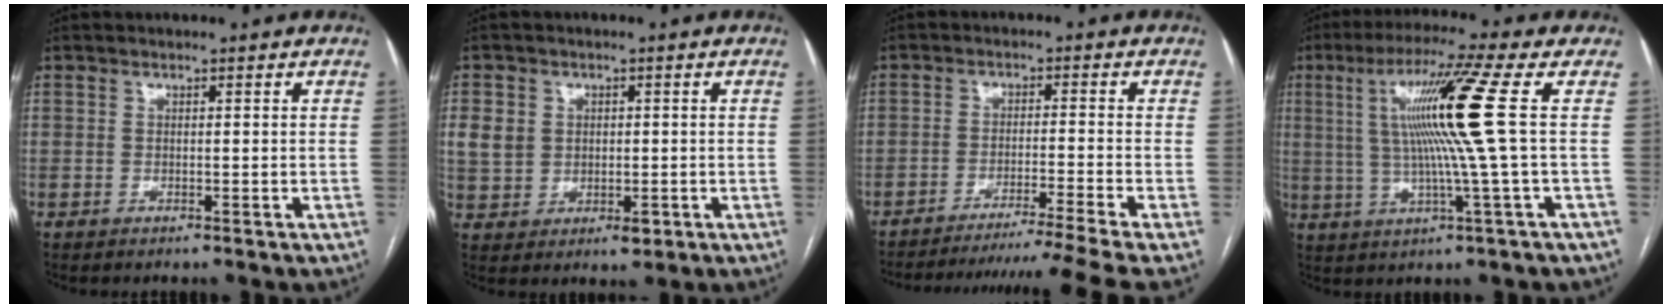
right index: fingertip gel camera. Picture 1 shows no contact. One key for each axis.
{"total": 7.4, "fx": 0.7, "fy": 6.4, "fz": 3.7, "tx": -0.080, "ty": 0.003, "tz": 0.024}
{"total": 14.0, "fx": -12.3, "fy": -4.2, "fz": 5.3, "tx": -0.059, "ty": -0.031, "tz": -0.182}
{"total": 12.8, "fx": 2.1, "fy": -2.4, "fz": 12.4, "tx": -0.224, "ty": 0.010, "tz": 0.037}